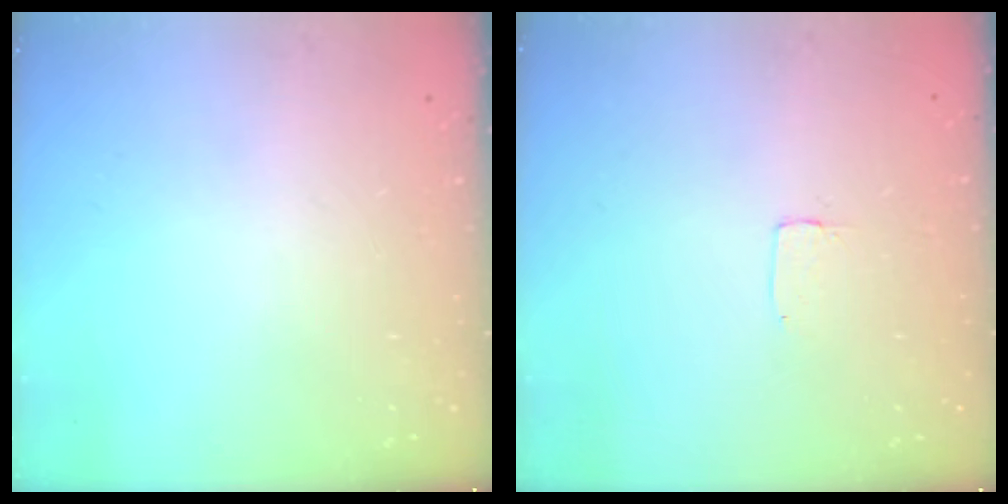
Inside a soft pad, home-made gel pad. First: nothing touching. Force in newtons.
{"total": 2.0, "press": 2.0, "slide": 0.0}